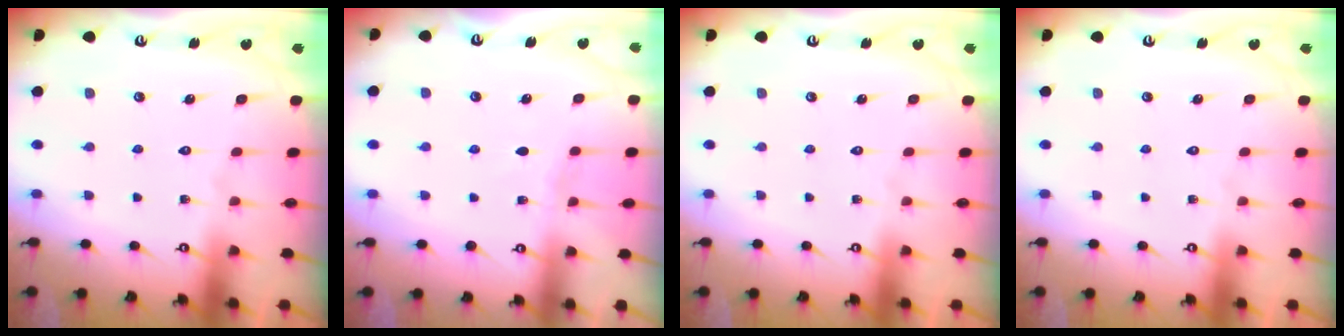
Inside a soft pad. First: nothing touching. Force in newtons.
{"total": 1.9, "press": 1.9, "slide": 0.3}
{"total": 0.0}
{"total": 0.0}